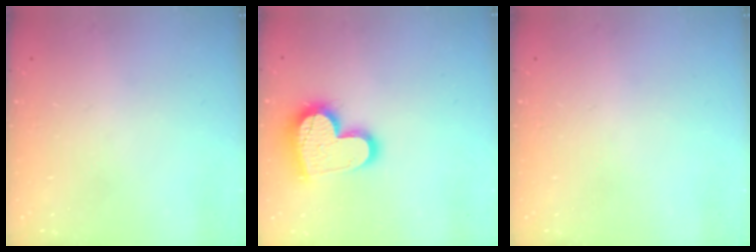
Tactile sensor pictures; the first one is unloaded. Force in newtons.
{"total": 16.6, "press": 16.5, "slide": 1.6}
{"total": 0.0}